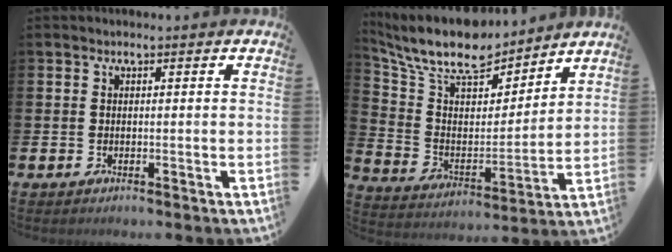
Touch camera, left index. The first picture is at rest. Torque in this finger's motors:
{"motor_torque": [1.00, -1.14, 0.80, 0.21]}